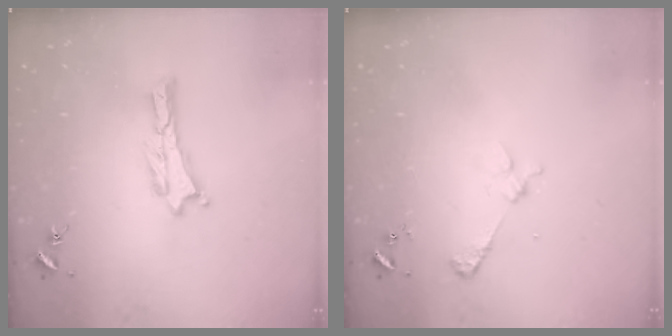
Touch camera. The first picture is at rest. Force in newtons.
{"total": 2.2, "press": 2.2, "slide": 0.2}